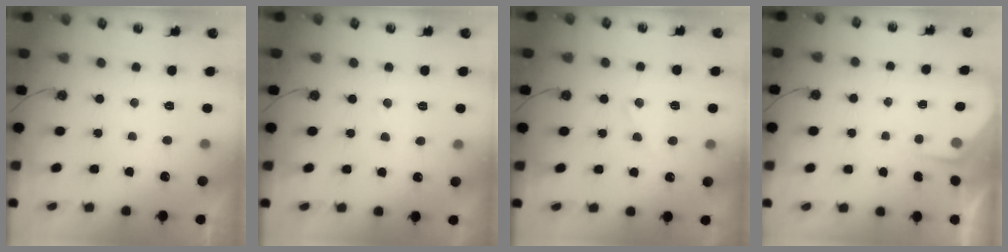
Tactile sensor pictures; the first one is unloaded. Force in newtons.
{"total": 3.9, "press": 3.9, "slide": 0.6}
{"total": 9.5, "press": 9.5, "slide": 0.8}
{"total": 1.6, "press": 1.6, "slide": 0.3}